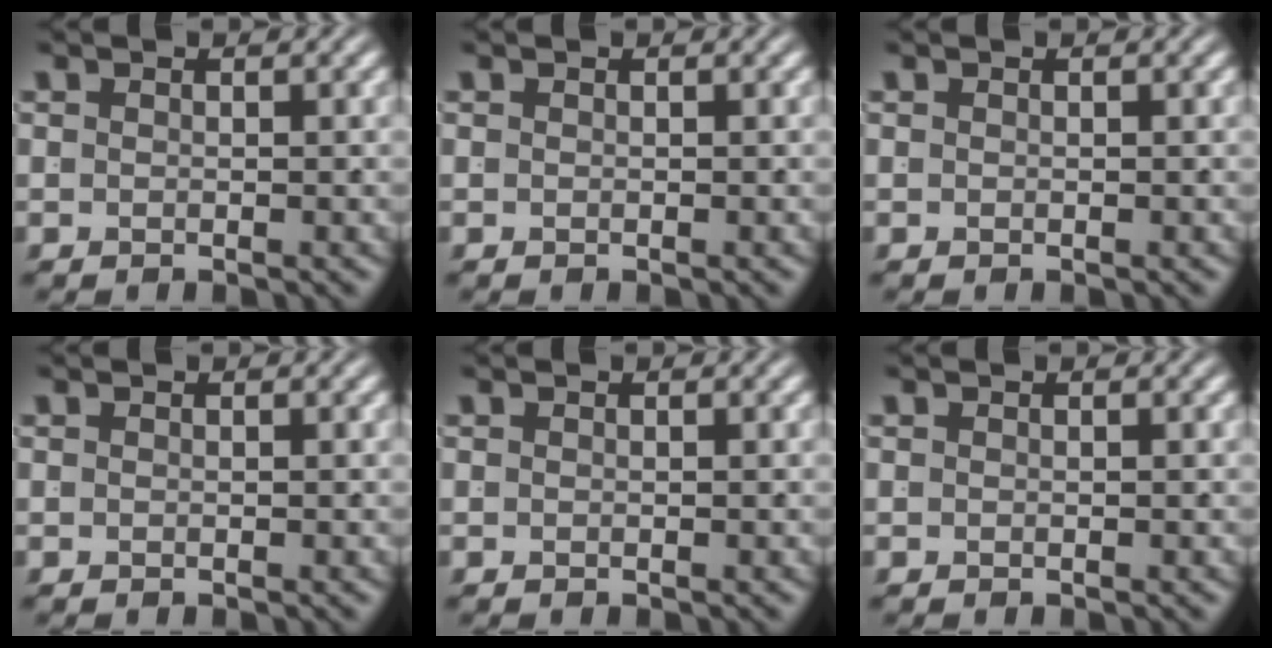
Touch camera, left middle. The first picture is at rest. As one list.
[{"total": 0.0}, {"total": 0.0}, {"total": 0.0}, {"total": 0.0}, {"total": 0.0}]